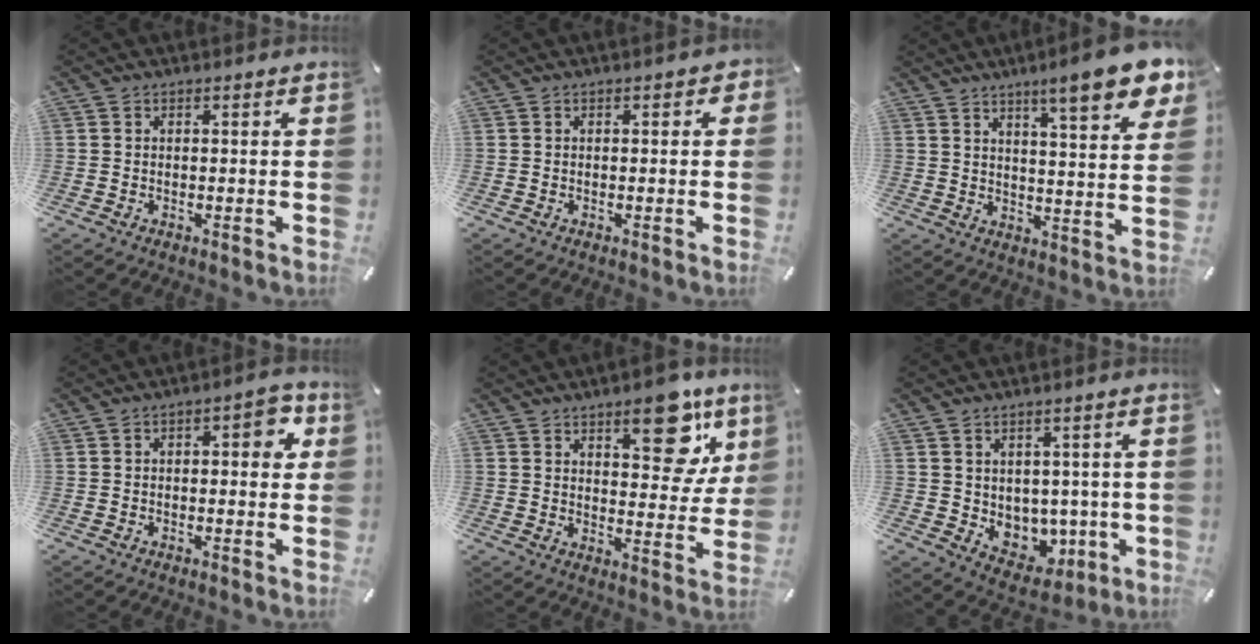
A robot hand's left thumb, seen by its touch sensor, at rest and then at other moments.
{"total": 1.0, "force": [-0.2, 0.7, 0.7], "torque": [-0.005, 0.000, -0.007]}
{"total": 12.3, "force": [8.8, 2.2, 8.4], "torque": [-0.118, -0.055, 0.141]}
{"total": 5.6, "force": [0.8, 2.7, 4.8], "torque": [-0.053, 0.001, 0.002]}
{"total": 14.6, "force": [8.1, 7.2, 9.8], "torque": [-0.102, -0.046, 0.131]}
{"total": 7.1, "force": [2.3, 6.6, 1.4], "torque": [-0.012, -0.036, 0.055]}